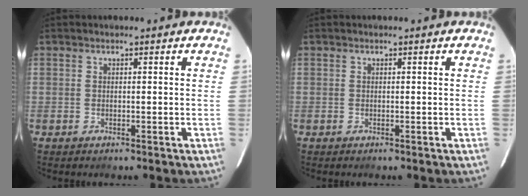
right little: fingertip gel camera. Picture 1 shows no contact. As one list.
[{"total": 0.0}]